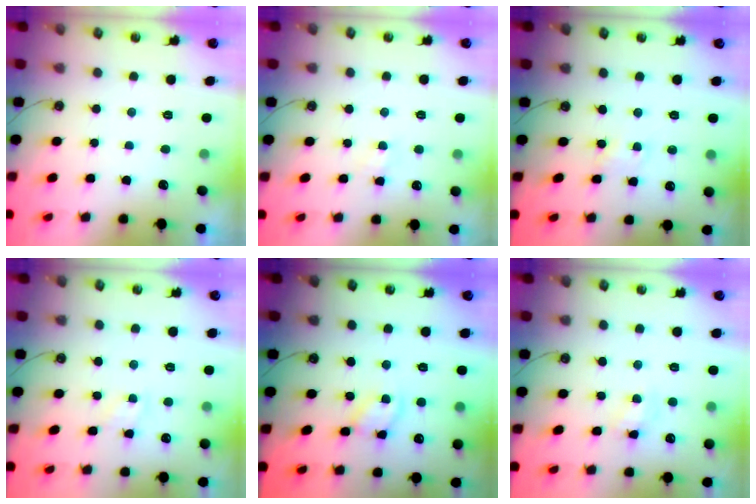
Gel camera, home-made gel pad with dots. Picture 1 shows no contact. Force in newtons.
{"total": 5.6, "press": 5.6, "slide": 0.6}
{"total": 1.7, "press": 1.7, "slide": 0.2}
{"total": 3.9, "press": 3.9, "slide": 0.5}
{"total": 4.1, "press": 4.1, "slide": 0.3}
{"total": 4.9, "press": 4.9, "slide": 0.5}